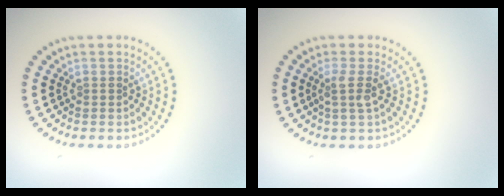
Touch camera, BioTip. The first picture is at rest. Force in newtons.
{"total": 1.8, "press": 1.3, "slide": 1.3}